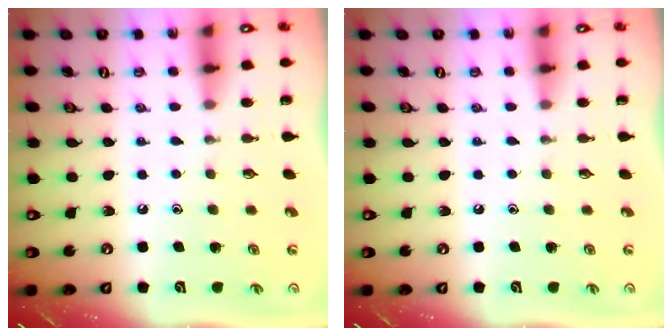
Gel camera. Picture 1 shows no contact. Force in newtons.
{"total": 0.0}